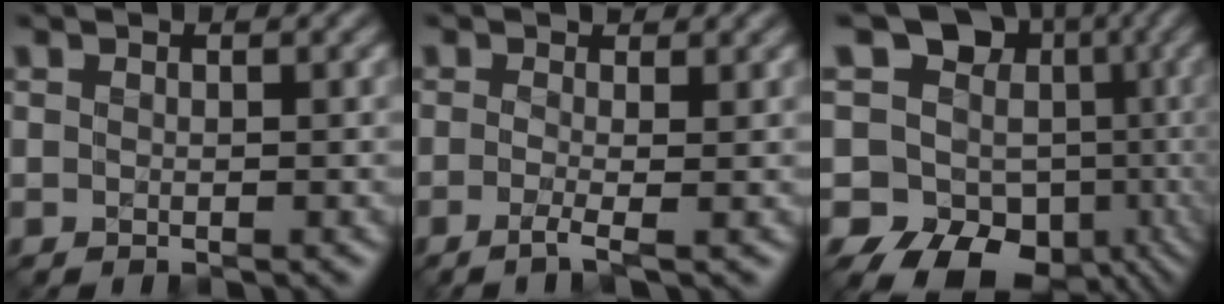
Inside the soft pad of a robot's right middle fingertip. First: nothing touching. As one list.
[{"total": 2.2, "force": [-0.5, 0.6, 2.1], "torque": [-0.036, -0.002, -0.022]}, {"total": 12.7, "force": [0.9, 11.0, 6.4], "torque": [-0.090, -0.007, 0.036]}]